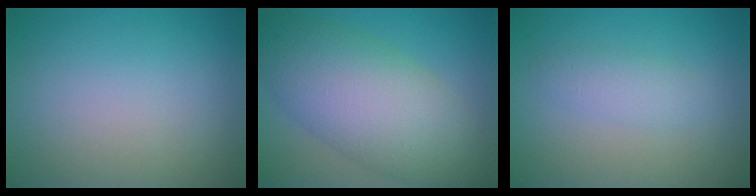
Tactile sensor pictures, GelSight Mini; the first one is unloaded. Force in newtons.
{"total": 9.5, "press": 9.5, "slide": 0.2}
{"total": 1.9, "press": 1.9, "slide": 0.1}